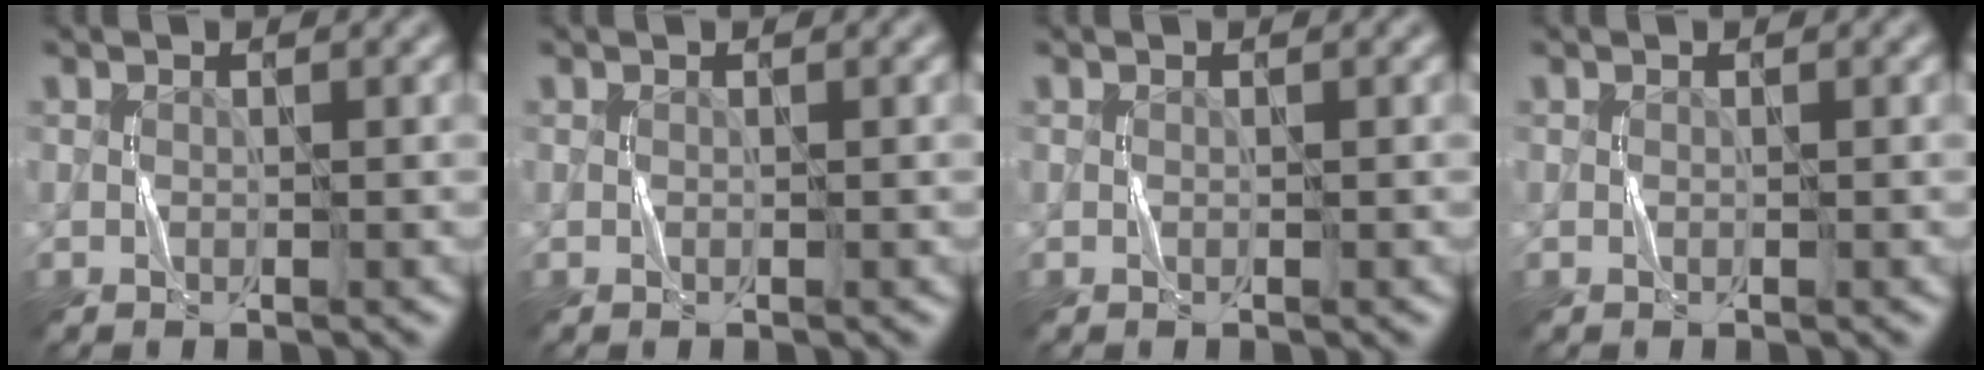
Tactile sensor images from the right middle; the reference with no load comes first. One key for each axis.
{"total": 0.0}
{"total": 0.0}
{"total": 0.0}